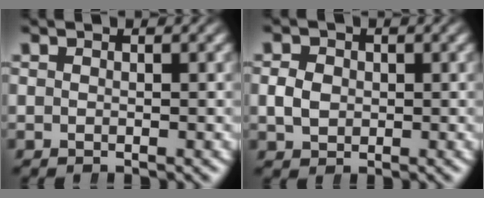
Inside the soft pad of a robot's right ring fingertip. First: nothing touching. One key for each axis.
{"total": 2.2, "fx": -0.1, "fy": 1.8, "fz": 1.2, "tx": -0.021, "ty": -0.004, "tz": 0.005}